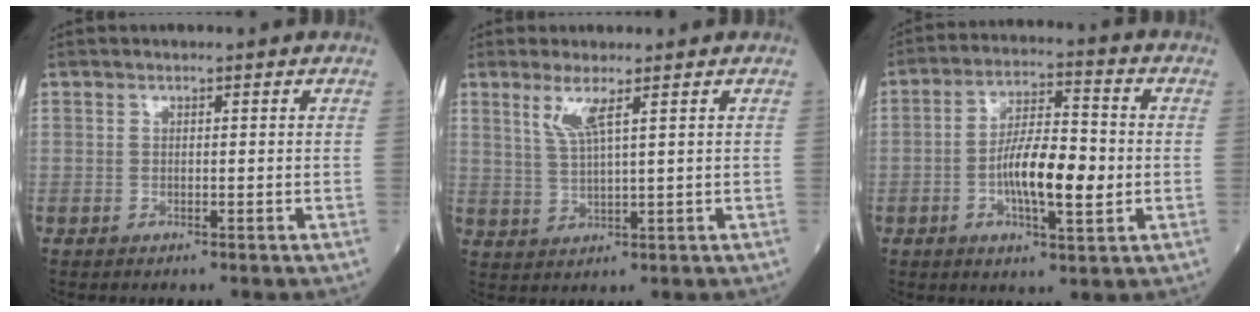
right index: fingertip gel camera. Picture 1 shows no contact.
{"total": 3.9, "force": [2.1, -0.2, 3.3], "torque": [-0.073, -0.005, 0.048]}
{"total": 10.5, "force": [-1.7, 2.6, 10.0], "torque": [-0.180, 0.006, -0.030]}